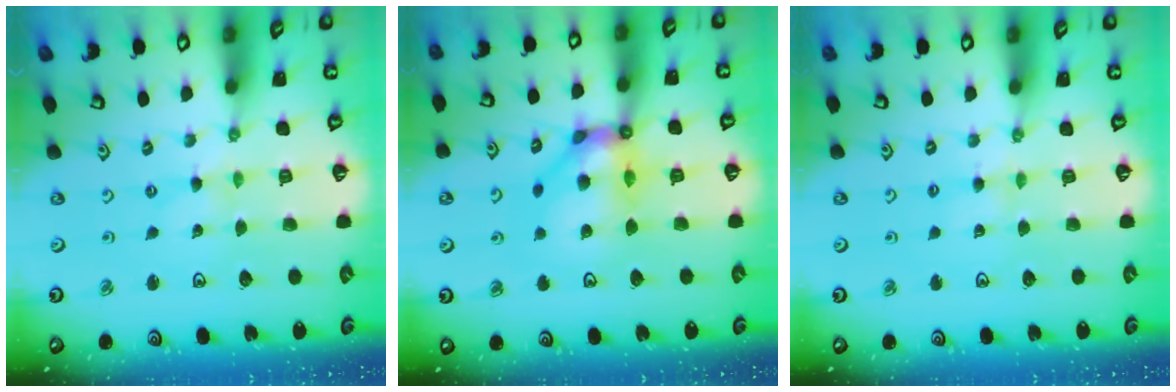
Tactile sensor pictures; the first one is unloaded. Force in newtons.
{"total": 12.7, "press": 12.6, "slide": 1.8}
{"total": 3.3, "press": 3.3, "slide": 0.4}